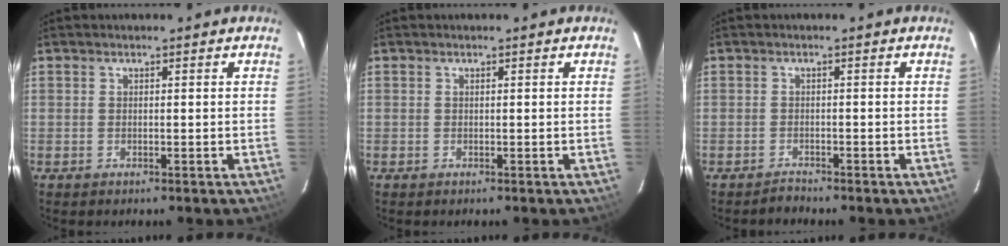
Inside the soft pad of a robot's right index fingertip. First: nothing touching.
{"total": 0.0}
{"total": 1.3, "force": [-1.3, 0.3, -0.3], "torque": [0.003, 0.005, -0.023]}